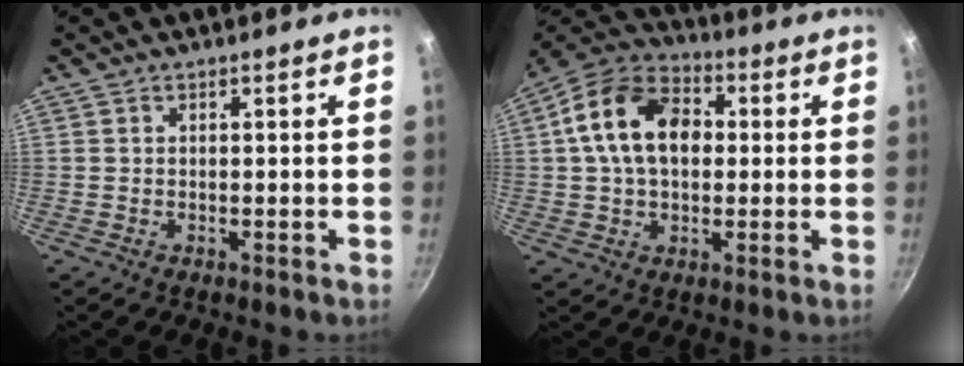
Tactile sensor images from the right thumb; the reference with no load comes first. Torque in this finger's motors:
{"motor_torque": [0.16, 2.79, 1.61, 0.13, 0.43]}